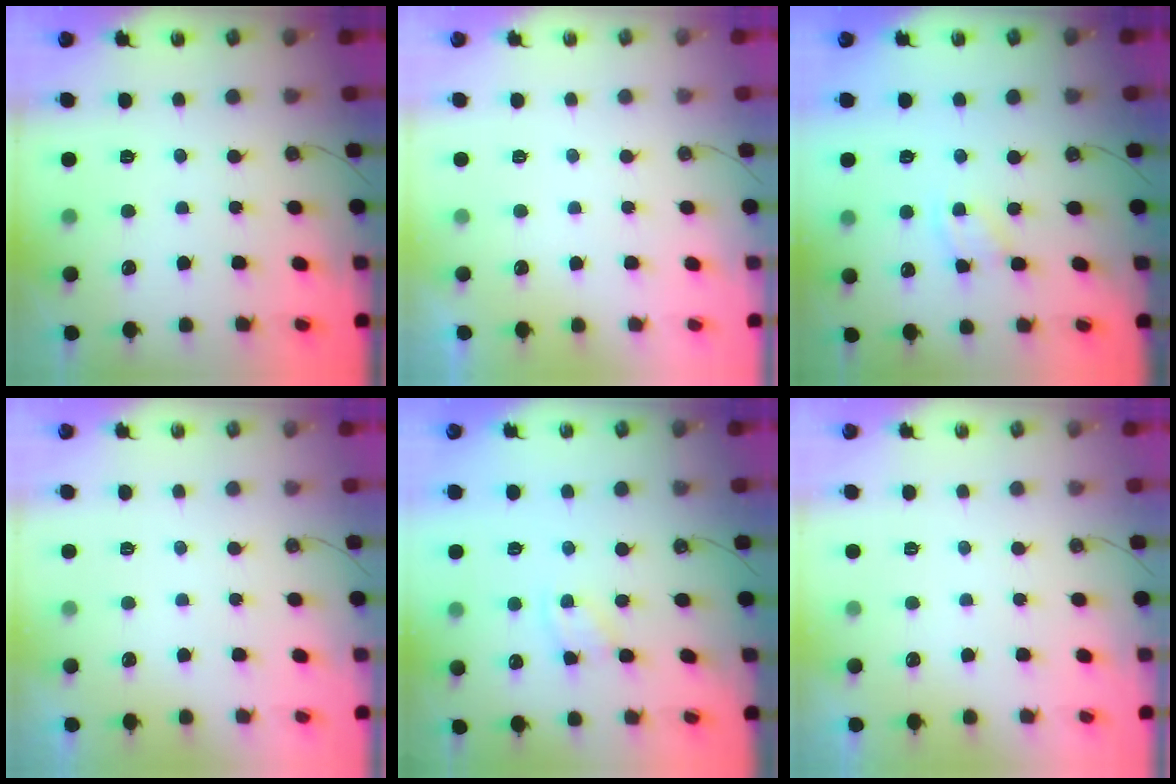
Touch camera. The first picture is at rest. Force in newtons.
{"total": 0.0}
{"total": 3.9, "press": 3.8, "slide": 0.5}
{"total": 0.0}
{"total": 2.8, "press": 2.8, "slide": 0.4}
{"total": 0.0}